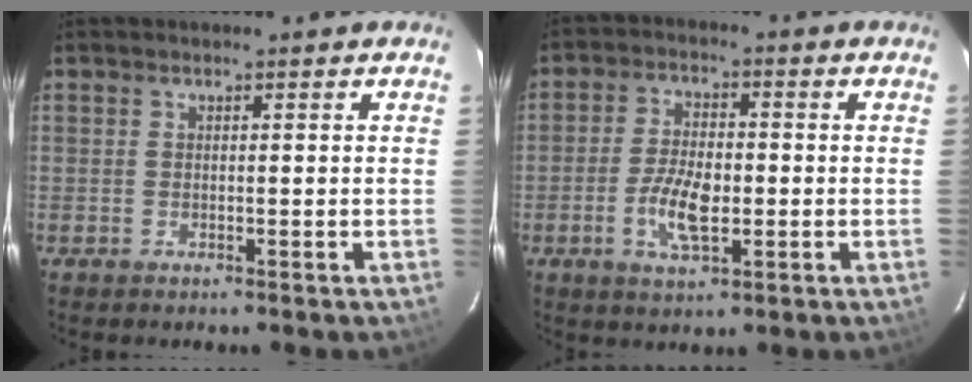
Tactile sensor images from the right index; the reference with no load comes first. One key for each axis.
{"total": 7.9, "fx": -1.9, "fy": 3.7, "fz": 6.7, "tx": -0.138, "ty": -0.002, "tz": -0.036}